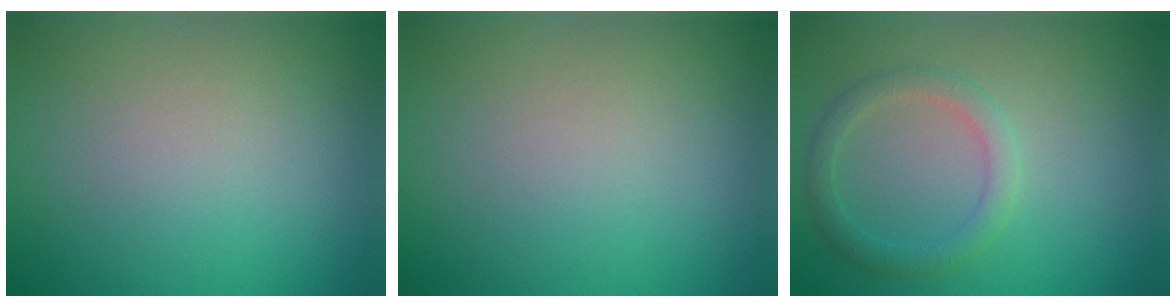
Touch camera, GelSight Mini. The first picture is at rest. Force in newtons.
{"total": 0.0}
{"total": 2.3, "press": 2.3, "slide": 0.0}